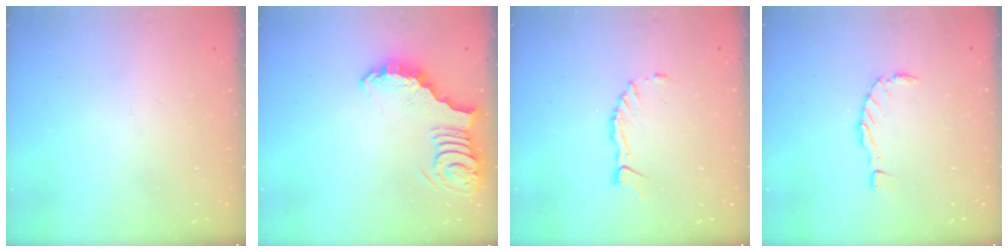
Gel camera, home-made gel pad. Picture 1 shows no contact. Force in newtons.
{"total": 3.6, "press": 3.5, "slide": 0.7}
{"total": 3.3, "press": 3.3, "slide": 0.3}
{"total": 0.0}